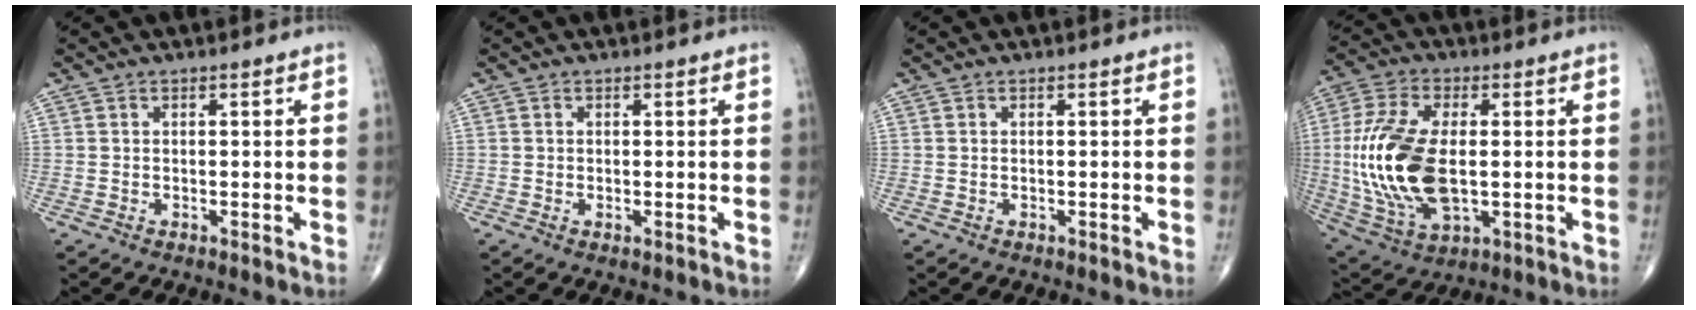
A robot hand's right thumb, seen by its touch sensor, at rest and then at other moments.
{"total": 0.5, "force": [-0.2, 0.2, 0.5], "torque": [-0.008, -0.003, -0.004]}
{"total": 0.0}
{"total": 19.3, "force": [-0.5, 9.8, 16.7], "torque": [-0.366, -0.011, -0.002]}